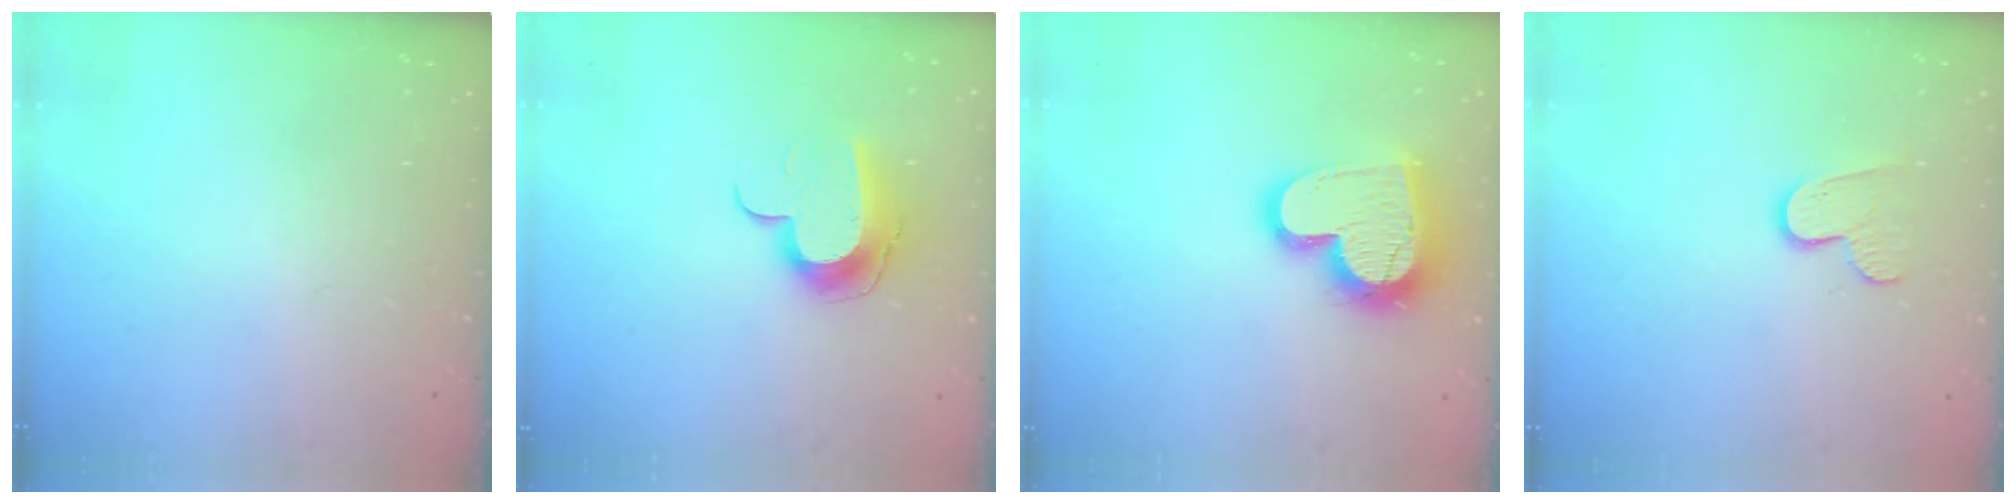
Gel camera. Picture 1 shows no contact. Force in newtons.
{"total": 10.7, "press": 10.7, "slide": 0.5}
{"total": 18.4, "press": 18.4, "slide": 1.4}
{"total": 7.8, "press": 7.7, "slide": 0.6}